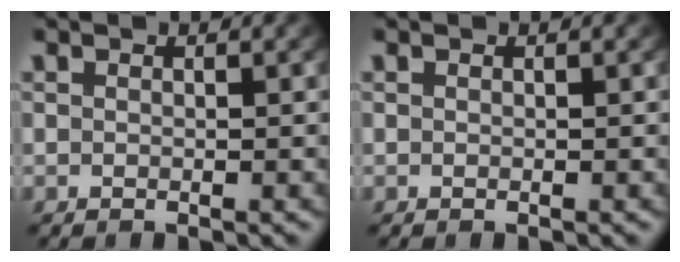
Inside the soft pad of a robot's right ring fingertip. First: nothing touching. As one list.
[{"total": 0.0}]